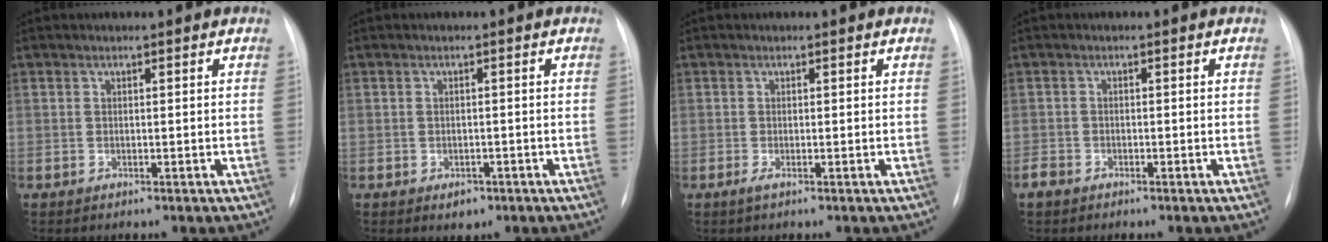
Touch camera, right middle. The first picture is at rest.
{"total": 1.8, "force": [-1.0, 1.2, 0.9], "torque": [-0.009, 0.002, -0.005]}
{"total": 0.6, "force": [-0.3, 0.0, 0.6], "torque": [-0.012, -0.002, -0.006]}
{"total": 1.5, "force": [-1.2, 0.9, 0.3], "torque": [-0.013, 0.002, -0.021]}